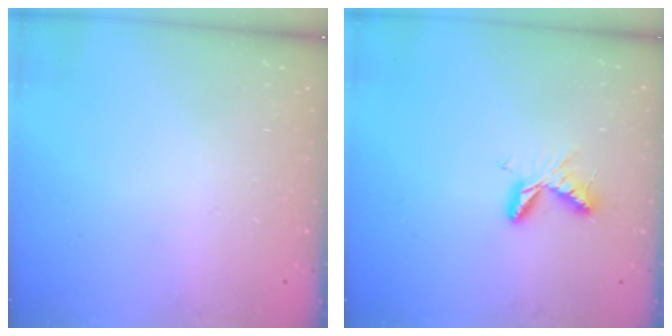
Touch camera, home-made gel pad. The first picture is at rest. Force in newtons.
{"total": 6.1, "press": 6.1, "slide": 0.6}